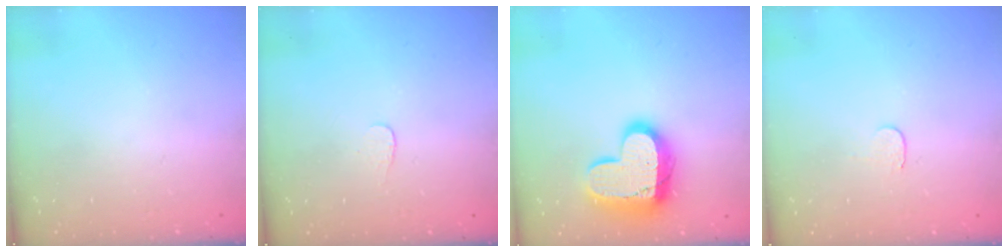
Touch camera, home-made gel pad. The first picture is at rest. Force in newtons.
{"total": 3.0, "press": 3.0, "slide": 0.2}
{"total": 19.0, "press": 19.0, "slide": 1.5}
{"total": 3.7, "press": 3.7, "slide": 0.4}